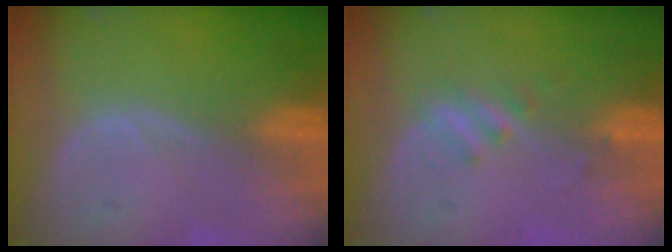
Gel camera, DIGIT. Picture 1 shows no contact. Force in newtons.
{"total": 2.5, "press": 2.2, "slide": 1.2}